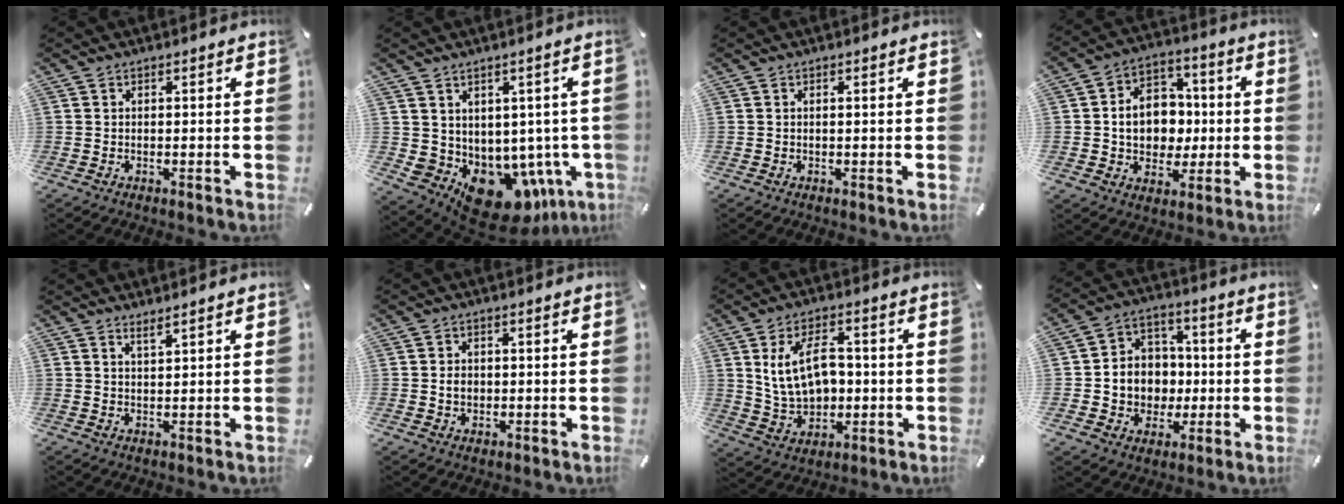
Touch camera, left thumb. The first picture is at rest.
{"total": 10.3, "force": [-5.0, 7.5, 5.0], "torque": [-0.069, -0.013, -0.070]}
{"total": 0.9, "force": [0.1, 0.1, 0.9], "torque": [-0.016, 0.000, 0.001]}
{"total": 11.8, "force": [-0.5, 9.9, 6.4], "torque": [-0.110, 0.016, -0.002]}
{"total": 2.0, "force": [1.8, 0.1, 1.0], "torque": [-0.022, -0.003, 0.032]}
{"total": 2.9, "force": [0.0, 2.4, 1.6], "torque": [-0.025, 0.000, -0.002]}
{"total": 12.2, "force": [1.6, 8.5, 8.6], "torque": [-0.163, 0.011, 0.030]}
{"total": 9.7, "force": [-1.2, 9.4, 2.0], "torque": [-0.033, 0.010, -0.012]}